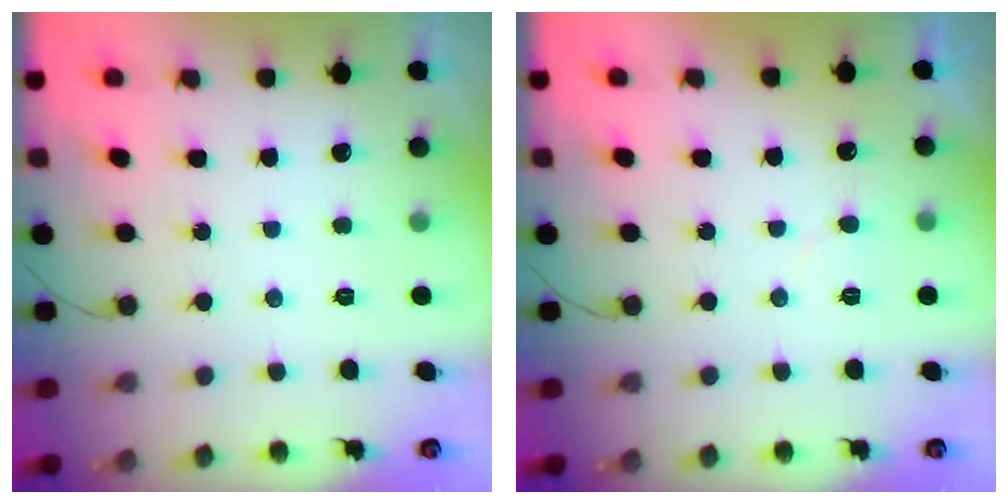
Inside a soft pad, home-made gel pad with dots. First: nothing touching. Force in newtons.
{"total": 3.2, "press": 3.2, "slide": 0.2}